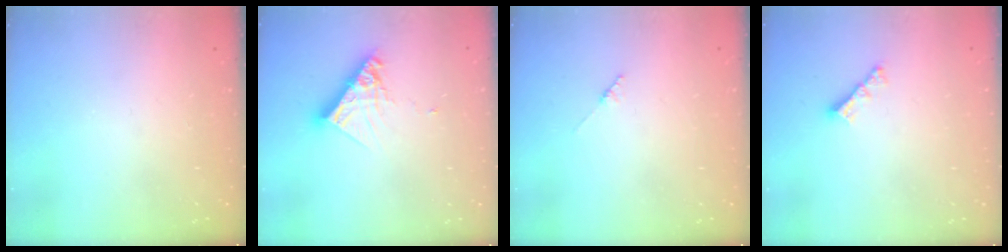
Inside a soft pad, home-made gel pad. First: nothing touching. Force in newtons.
{"total": 10.1, "press": 10.1, "slide": 0.9}
{"total": 1.8, "press": 1.7, "slide": 0.3}
{"total": 3.8, "press": 3.8, "slide": 0.2}